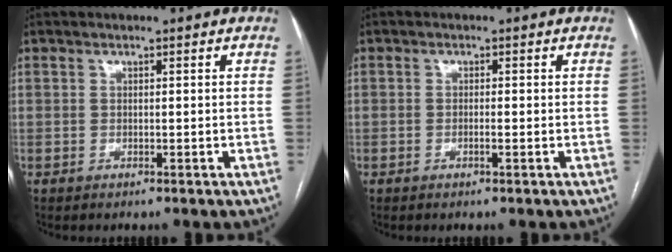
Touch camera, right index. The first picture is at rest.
{"total": 1.0, "force": [-0.4, 0.1, 0.9], "torque": [-0.018, 0.000, -0.006]}